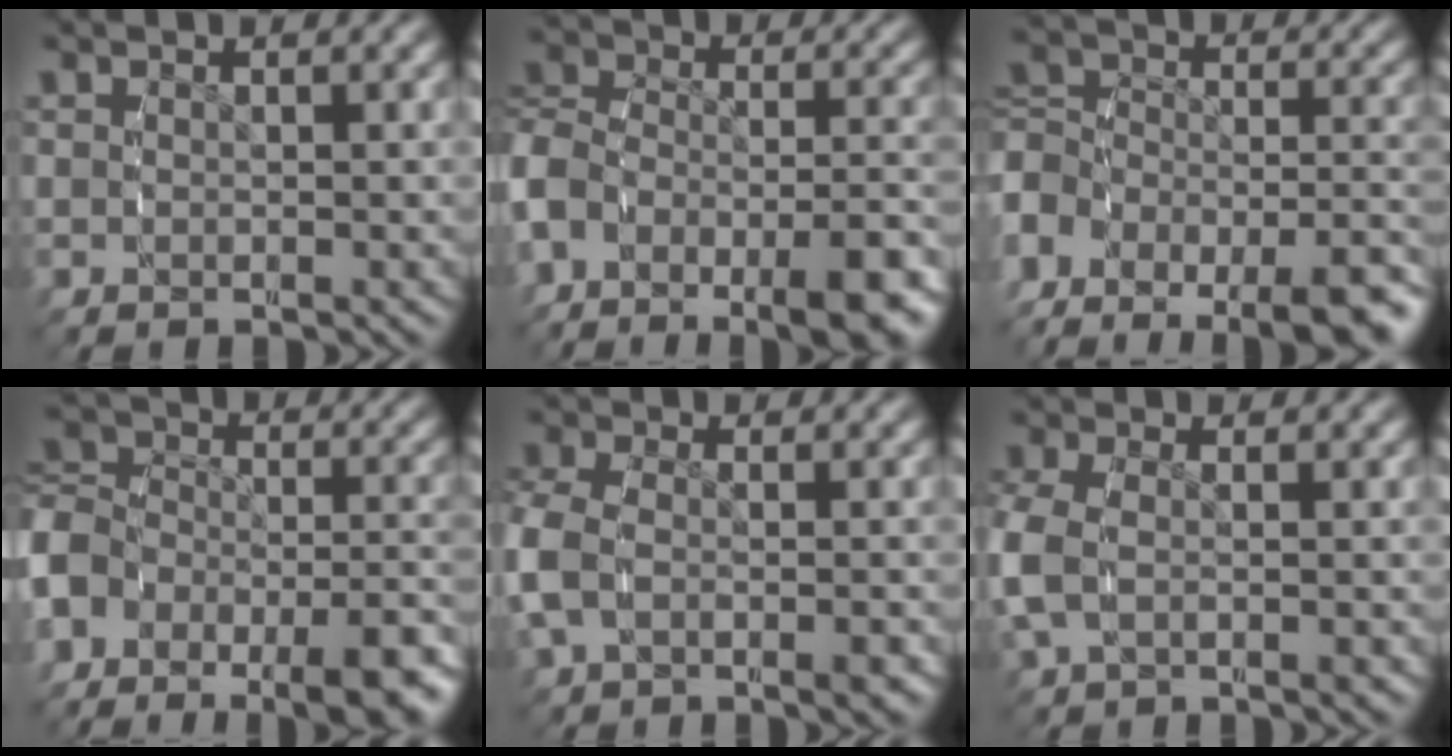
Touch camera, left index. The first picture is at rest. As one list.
[{"total": 9.5, "force": [-5.0, 6.4, 5.0], "torque": [-0.104, -0.023, -0.080]}, {"total": 11.9, "force": [-6.7, 8.0, 5.7], "torque": [-0.117, -0.040, -0.100]}, {"total": 9.0, "force": [-3.6, 6.9, 4.5], "torque": [-0.091, -0.021, -0.063]}, {"total": 3.3, "force": [-0.7, 2.2, 2.4], "torque": [-0.077, -0.013, -0.006]}, {"total": 2.7, "force": [-0.3, 1.7, 2.0], "torque": [-0.071, -0.012, 0.005]}]